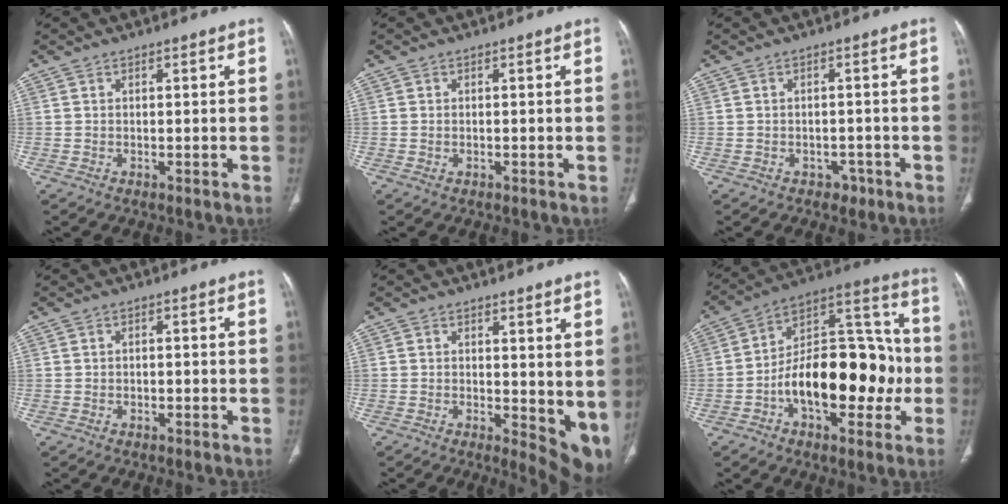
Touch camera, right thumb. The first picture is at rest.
{"total": 0.5, "force": [-0.1, 0.4, 0.3], "torque": [-0.011, 0.002, 0.001]}
{"total": 2.4, "force": [-1.4, 1.8, 0.7], "torque": [0.001, 0.008, -0.015]}
{"total": 0.9, "force": [-0.3, 0.7, 0.6], "torque": [-0.007, 0.003, -0.006]}
{"total": 8.7, "force": [0.8, 3.9, 7.7], "torque": [-0.083, -0.022, 0.018]}
{"total": 23.5, "force": [-4.5, 12.7, 19.3], "torque": [-0.260, 0.052, -0.069]}